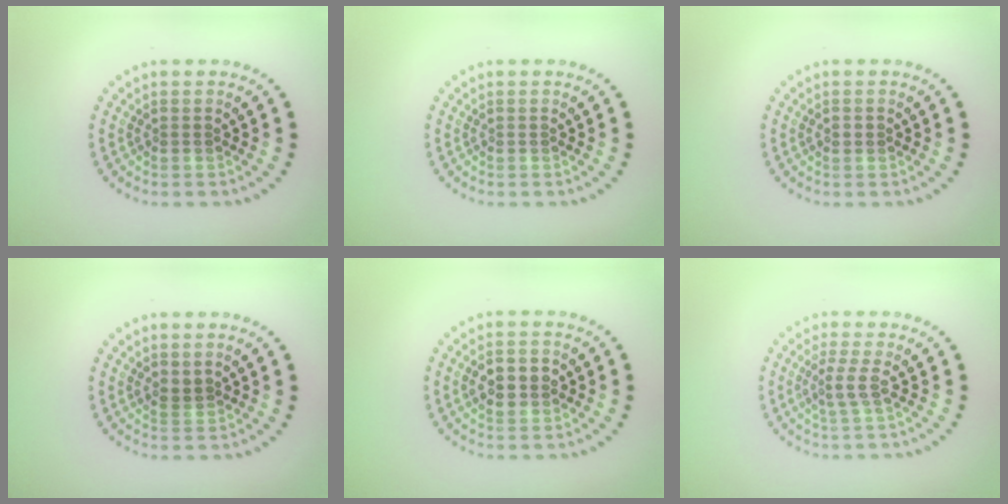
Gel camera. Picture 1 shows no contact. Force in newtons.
{"total": 0.0}
{"total": 0.9, "press": 0.8, "slide": 0.2}
{"total": 1.1, "press": 0.9, "slide": 0.6}
{"total": 2.9, "press": 2.9, "slide": 0.2}
{"total": 1.8, "press": 1.2, "slide": 1.3}